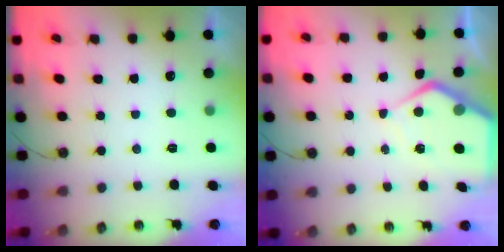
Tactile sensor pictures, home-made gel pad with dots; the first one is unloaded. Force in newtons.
{"total": 7.1, "press": 7.1, "slide": 0.5}